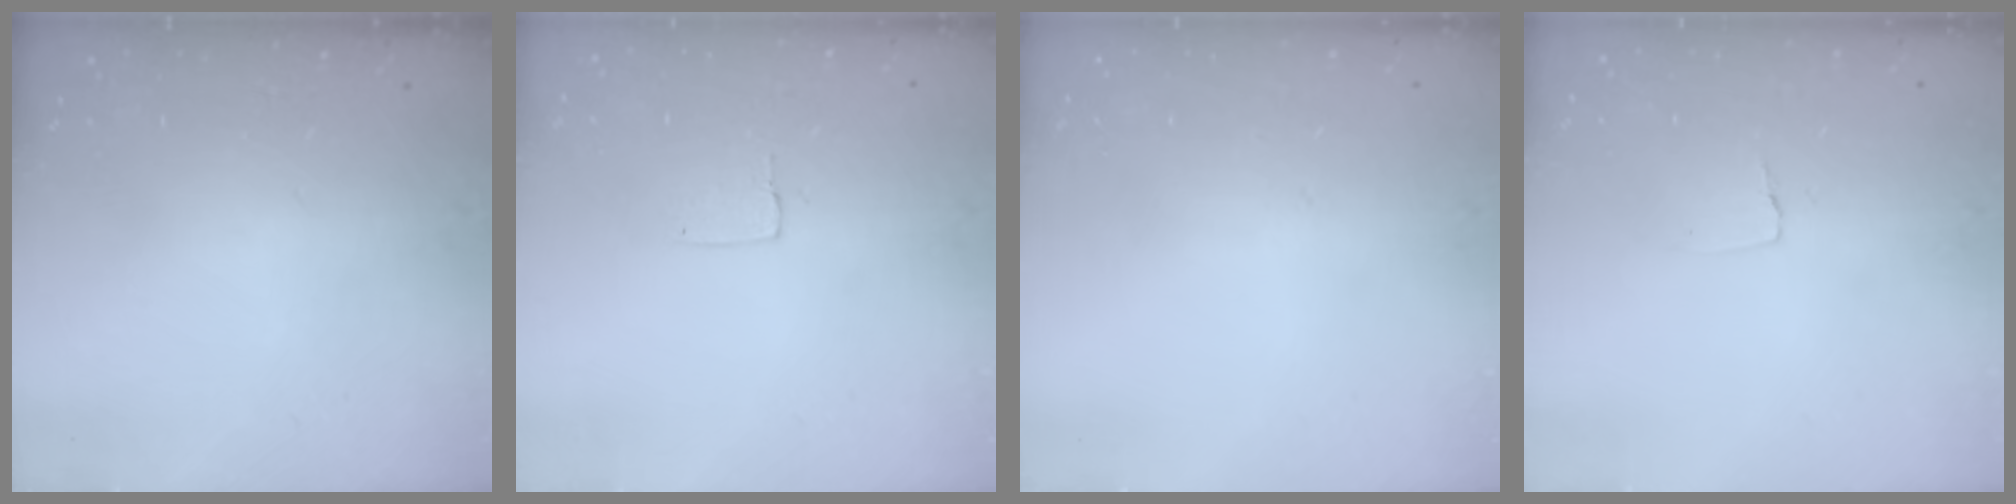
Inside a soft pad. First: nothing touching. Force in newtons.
{"total": 3.2, "press": 3.2, "slide": 0.2}
{"total": 0.0}
{"total": 2.6, "press": 2.6, "slide": 0.2}